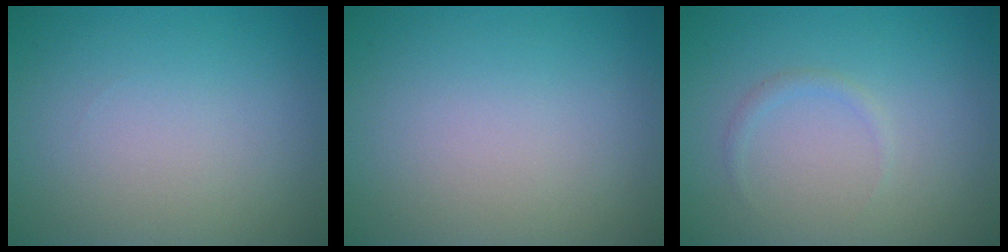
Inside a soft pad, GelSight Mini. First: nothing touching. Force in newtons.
{"total": 0.0}
{"total": 0.7, "press": 0.7, "slide": 0.1}